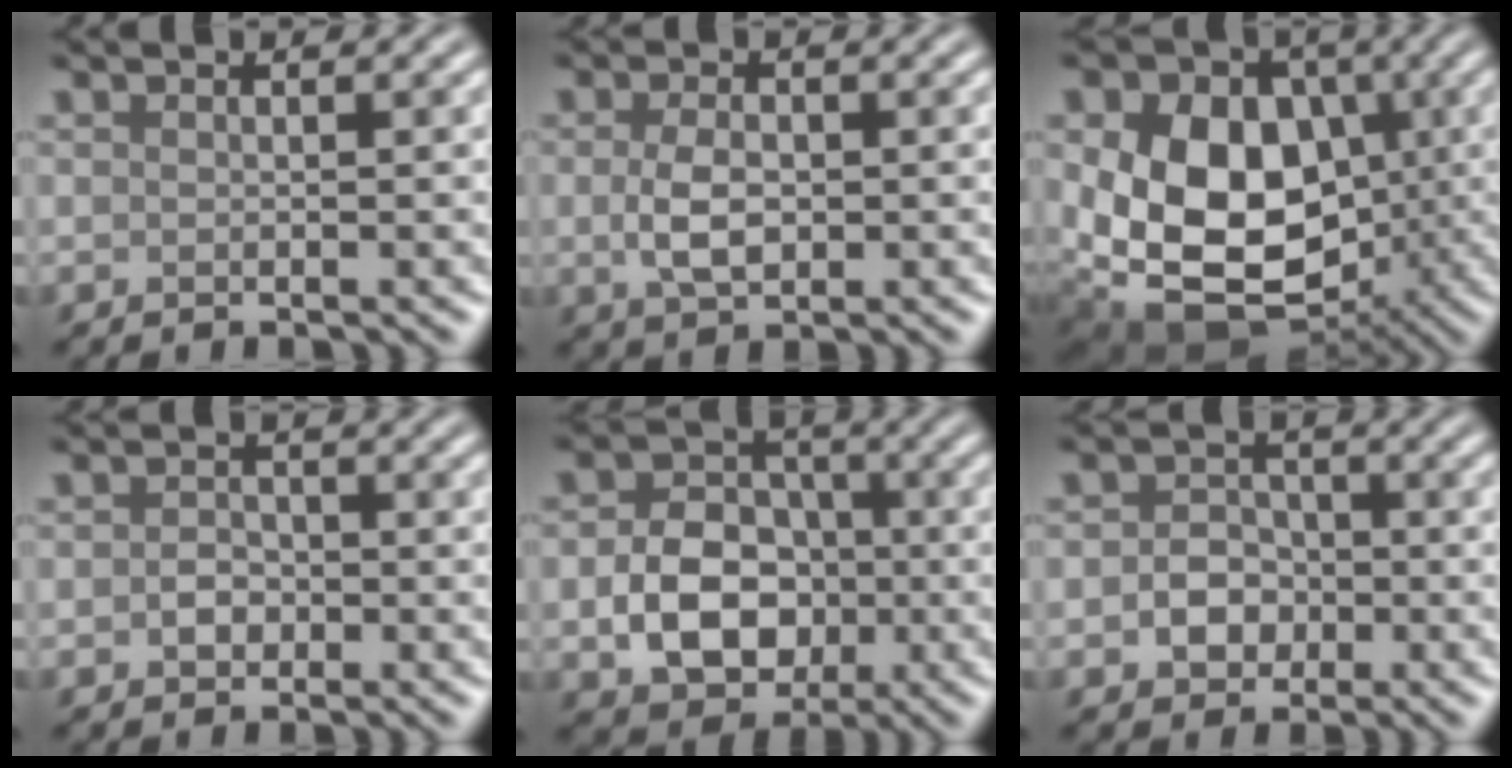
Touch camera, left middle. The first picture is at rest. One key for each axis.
{"total": 2.9, "fx": -0.1, "fy": 1.8, "fz": 2.3, "tx": -0.052, "ty": -0.002, "tz": -0.001}
{"total": 16.0, "fx": -0.8, "fy": 12.0, "fz": 10.7, "tx": -0.167, "ty": 0.000, "tz": -0.033}
{"total": 1.4, "fx": -0.4, "fy": 1.2, "fz": 0.7, "tx": -0.013, "ty": 0.000, "tz": -0.011}
{"total": 6.6, "fx": -1.5, "fy": 5.1, "fz": 3.9, "tx": -0.066, "ty": -0.002, "tz": -0.021}
{"total": 2.7, "fx": -0.8, "fy": 2.3, "fz": 1.3, "tx": -0.017, "ty": 0.001, "tz": -0.017}